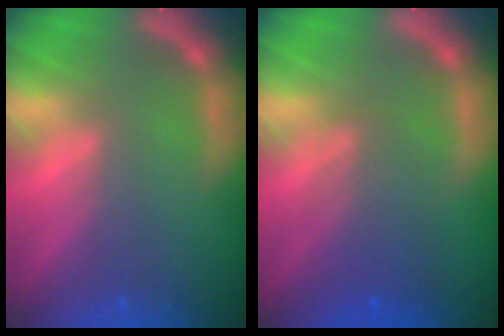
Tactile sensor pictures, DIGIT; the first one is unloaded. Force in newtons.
{"total": 4.0}